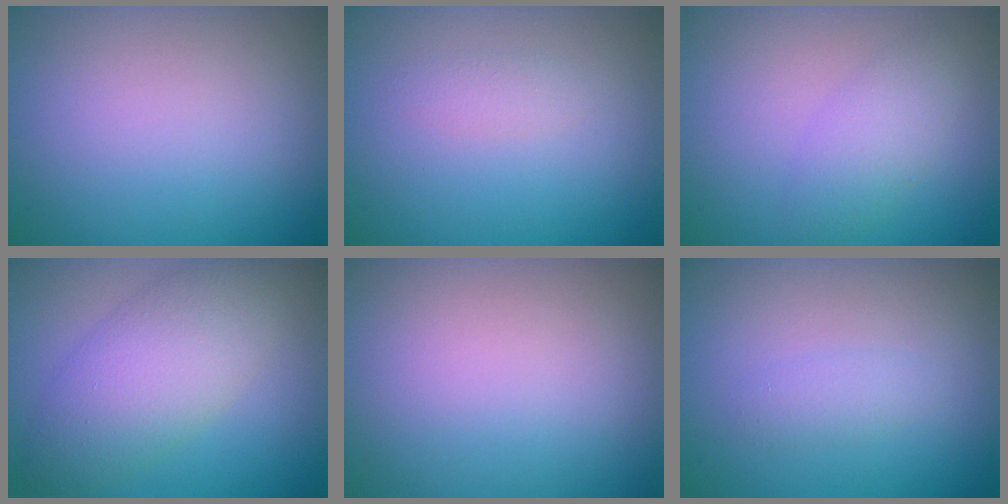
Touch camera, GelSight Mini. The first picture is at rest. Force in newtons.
{"total": 1.0, "press": 1.0, "slide": 0.0}
{"total": 2.5, "press": 2.5, "slide": 0.1}
{"total": 6.0, "press": 6.0, "slide": 0.1}
{"total": 0.0}
{"total": 1.2, "press": 1.2, "slide": 0.1}